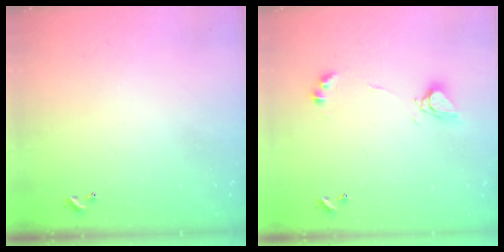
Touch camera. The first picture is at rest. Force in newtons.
{"total": 6.7, "press": 6.7, "slide": 0.5}